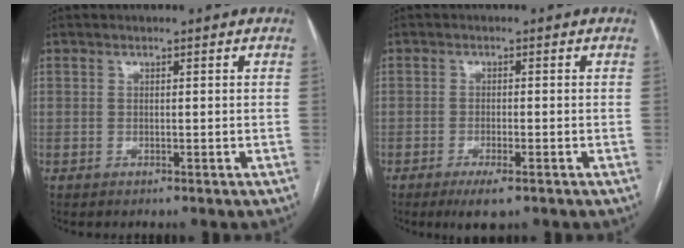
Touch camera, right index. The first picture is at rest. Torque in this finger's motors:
{"motor_torque": [0.41, -0.04, 0.11, 0.05]}